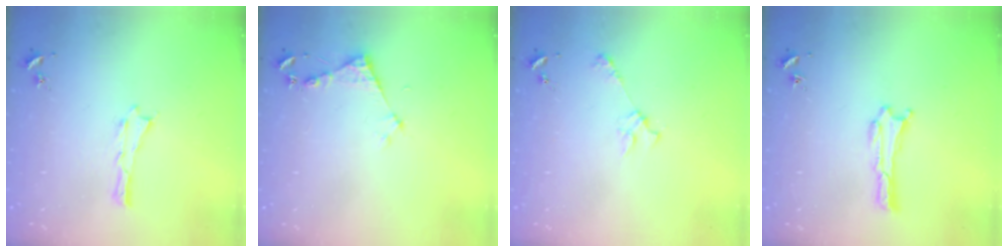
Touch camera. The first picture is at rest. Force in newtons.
{"total": 3.3, "press": 3.3, "slide": 0.3}
{"total": 2.4, "press": 2.4, "slide": 0.3}
{"total": 0.0}